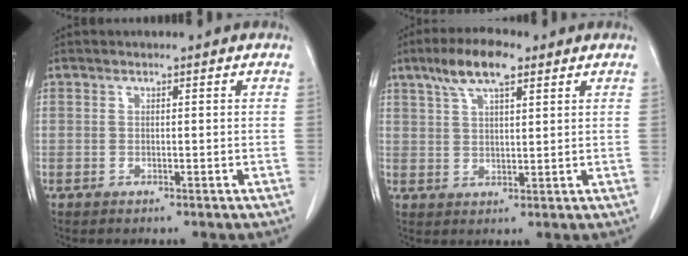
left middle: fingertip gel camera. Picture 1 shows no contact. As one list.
[{"total": 7.6, "force": [4.8, 1.9, 5.6], "torque": [-0.112, 0.015, 0.087]}]